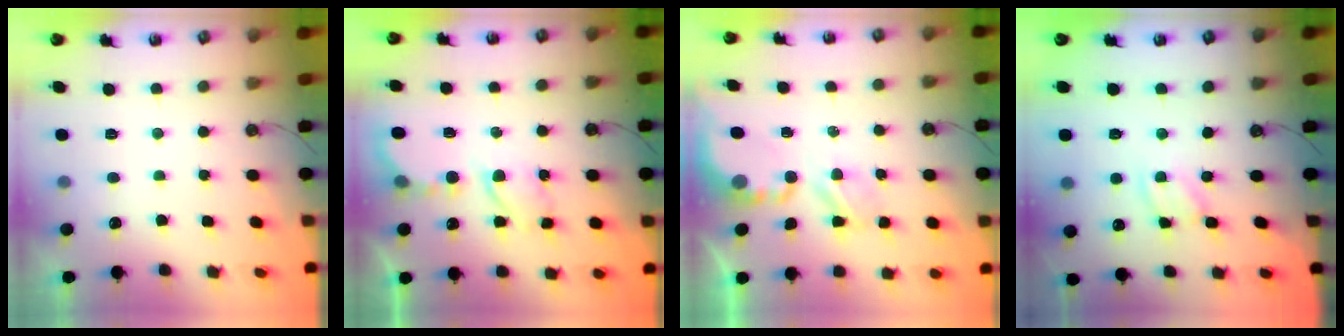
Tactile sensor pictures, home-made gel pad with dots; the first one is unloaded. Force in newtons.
{"total": 6.1, "press": 6.1, "slide": 0.3}
{"total": 4.4, "press": 4.4, "slide": 0.1}
{"total": 2.1, "press": 2.1, "slide": 0.3}